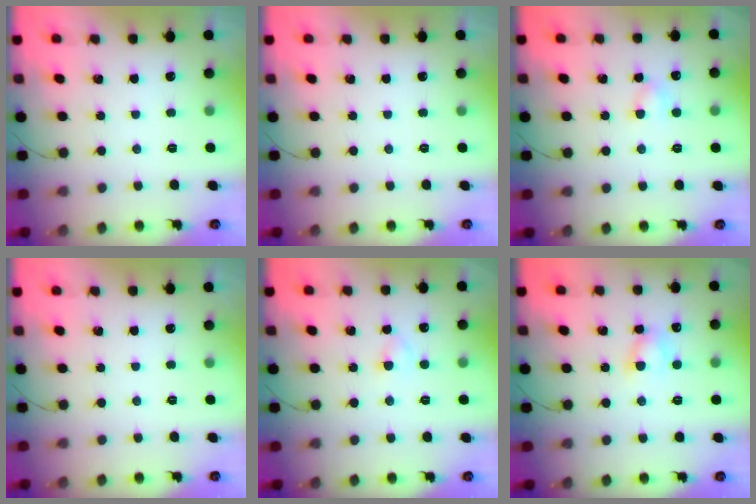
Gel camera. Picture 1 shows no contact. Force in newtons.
{"total": 0.0}
{"total": 3.2, "press": 3.1, "slide": 1.0}
{"total": 0.0}
{"total": 2.8, "press": 2.6, "slide": 1.1}
{"total": 4.8, "press": 4.7, "slide": 1.2}